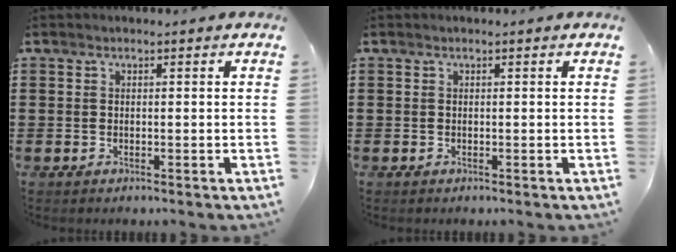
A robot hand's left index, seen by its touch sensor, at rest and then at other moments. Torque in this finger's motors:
{"motor_torque": [0.00, 0.00, 0.00, -0.01]}